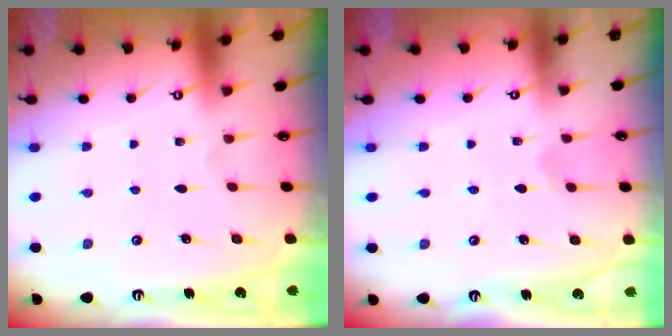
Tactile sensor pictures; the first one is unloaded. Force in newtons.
{"total": 1.2, "press": 1.2, "slide": 0.2}